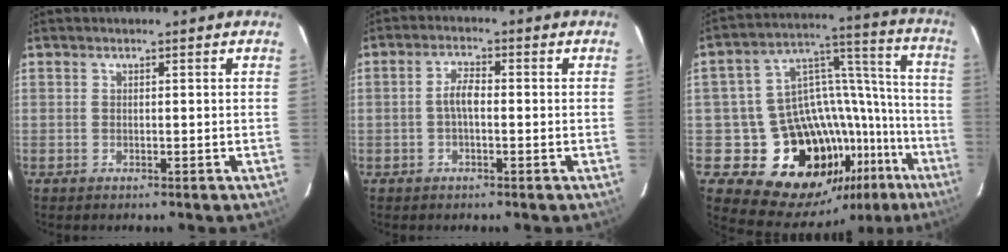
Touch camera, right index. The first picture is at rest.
{"total": 3.2, "force": [-0.5, 1.3, 2.9], "torque": [-0.061, 0.010, -0.008]}
{"total": 23.1, "force": [-12.2, 15.3, 12.3], "torque": [-0.177, 0.068, -0.163]}